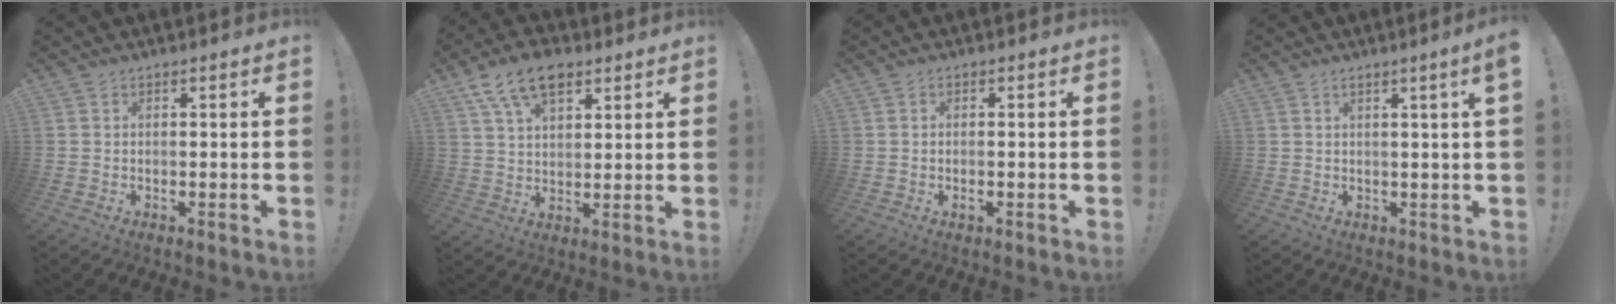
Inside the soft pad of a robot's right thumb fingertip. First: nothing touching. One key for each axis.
{"total": 12.2, "fx": 6.9, "fy": 6.9, "fz": 7.3, "tx": -0.129, "ty": -0.016, "tz": 0.132}
{"total": 0.9, "fx": -0.6, "fy": 0.2, "fz": 0.7, "tx": -0.011, "ty": -0.001, "tz": -0.011}
{"total": 3.1, "fx": 1.2, "fy": -0.9, "fz": 2.7, "tx": -0.042, "ty": -0.007, "tz": 0.016}